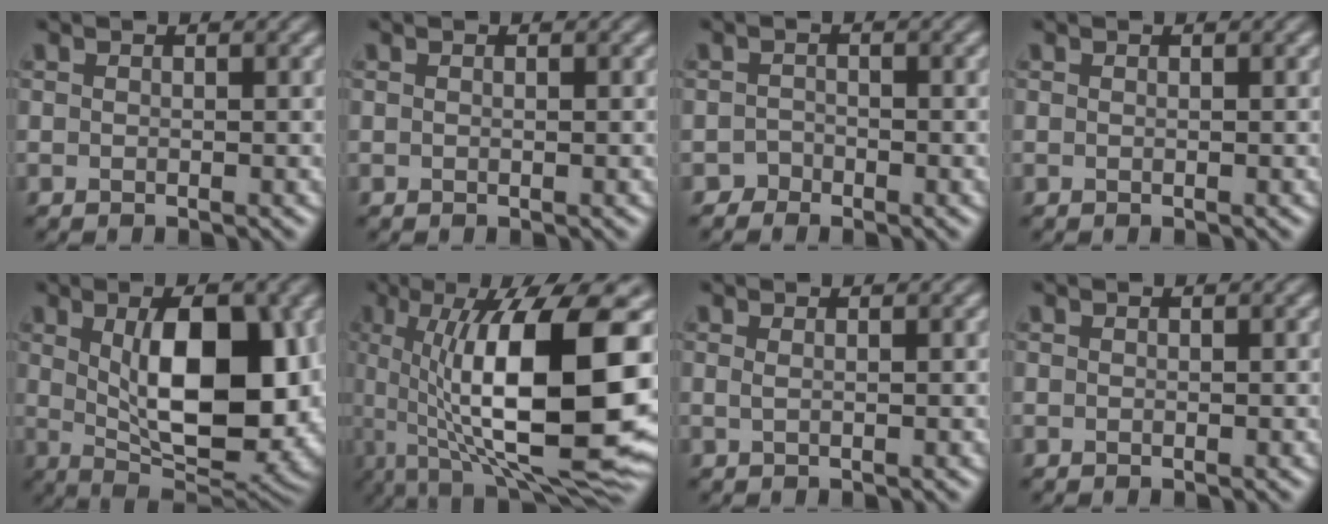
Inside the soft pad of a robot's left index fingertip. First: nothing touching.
{"total": 0.0}
{"total": 0.8, "force": [-0.7, 0.3, -0.3], "torque": [0.008, 0.008, -0.015]}
{"total": 0.0}
{"total": 11.8, "force": [1.8, 5.1, 10.5], "torque": [-0.152, -0.007, 0.043]}
{"total": 15.6, "force": [1.3, 4.4, 14.9], "torque": [-0.223, 0.002, 0.024]}
{"total": 0.5, "force": [0.4, -0.1, 0.3], "torque": [-0.011, -0.005, 0.003]}
{"total": 0.0}